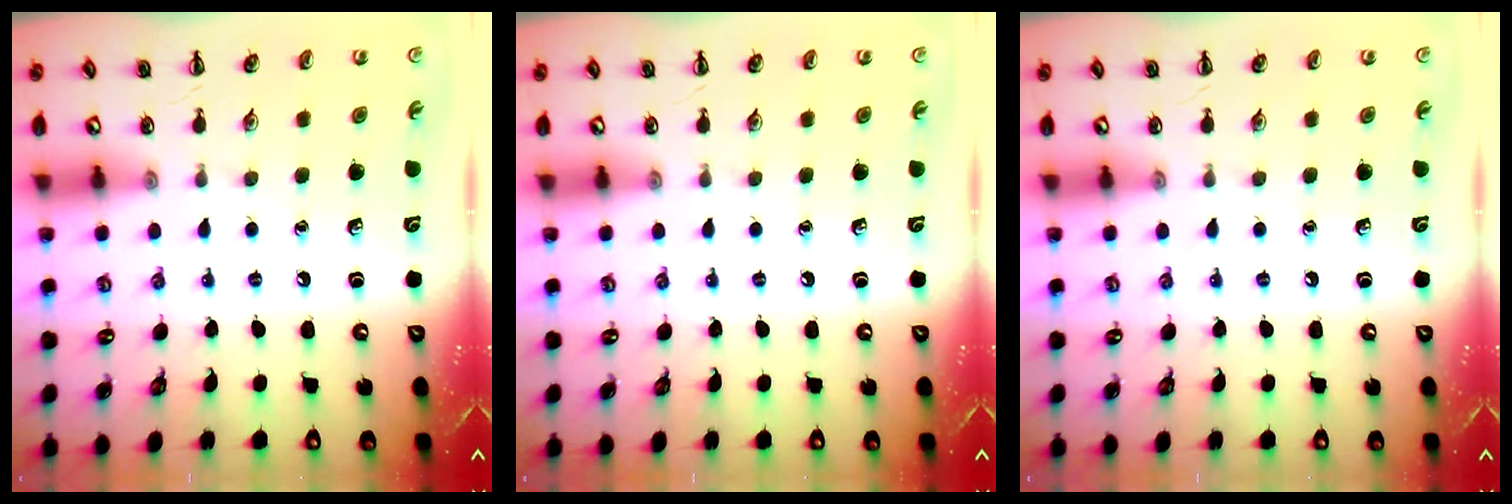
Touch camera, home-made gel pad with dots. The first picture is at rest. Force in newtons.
{"total": 0.0}
{"total": 0.0}